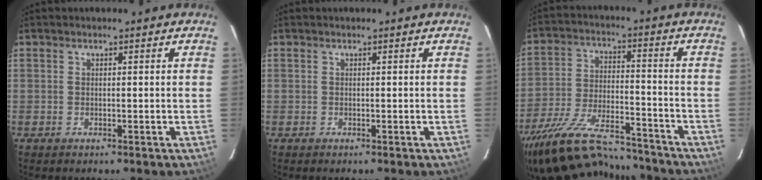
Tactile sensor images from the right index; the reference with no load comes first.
{"total": 0.0}
{"total": 23.4, "force": [-20.0, 6.7, 10.3], "torque": [-0.211, -0.029, -0.308]}